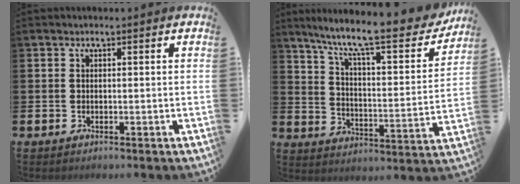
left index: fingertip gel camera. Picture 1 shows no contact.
{"total": 11.0, "force": [9.1, 2.0, 5.8], "torque": [-0.126, -0.062, 0.144]}